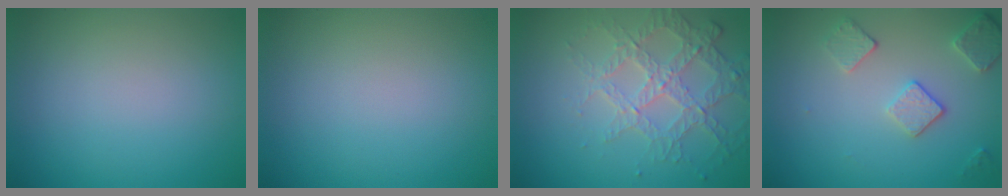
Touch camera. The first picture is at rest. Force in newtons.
{"total": 0.0}
{"total": 3.8, "press": 3.3, "slide": 1.9}
{"total": 2.6, "press": 2.5, "slide": 0.8}